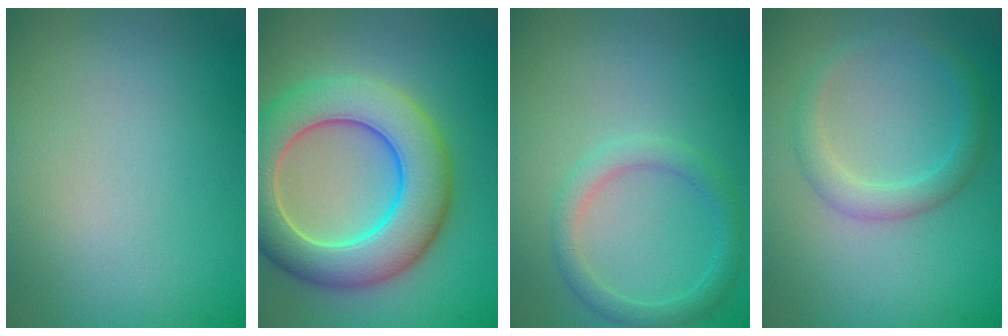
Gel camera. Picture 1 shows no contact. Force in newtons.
{"total": 9.1, "press": 9.1, "slide": 0.5}
{"total": 2.3, "press": 2.3, "slide": 0.1}
{"total": 2.4, "press": 2.4, "slide": 0.0}